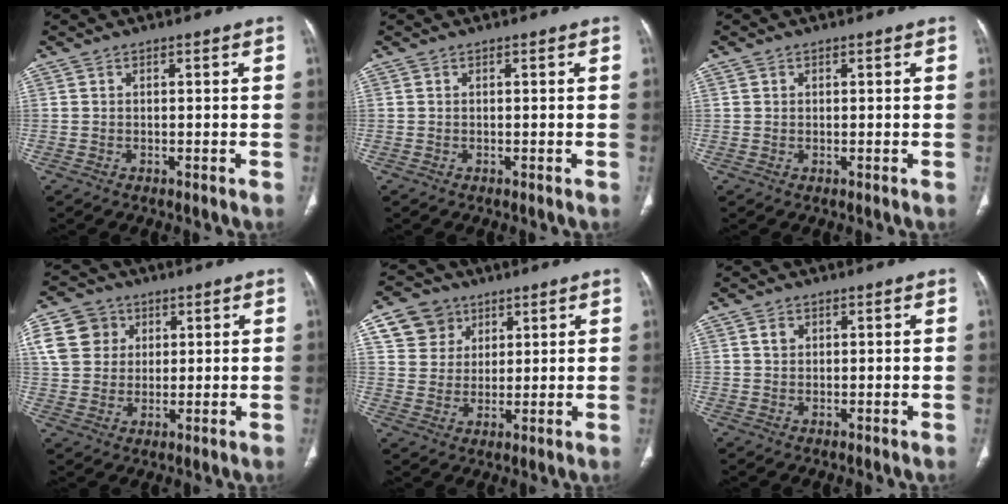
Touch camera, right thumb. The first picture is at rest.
{"total": 0.0}
{"total": 0.5, "force": [0.3, 0.5, 0.1], "torque": [0.005, 0.001, 0.004]}
{"total": 10.7, "force": [3.7, 9.1, 4.3], "torque": [-0.063, 0.004, 0.067]}
{"total": 8.7, "force": [4.3, 7.3, 2.0], "torque": [-0.009, -0.013, 0.081]}
{"total": 1.8, "force": [0.8, 1.4, 0.9], "torque": [-0.007, -0.002, 0.014]}